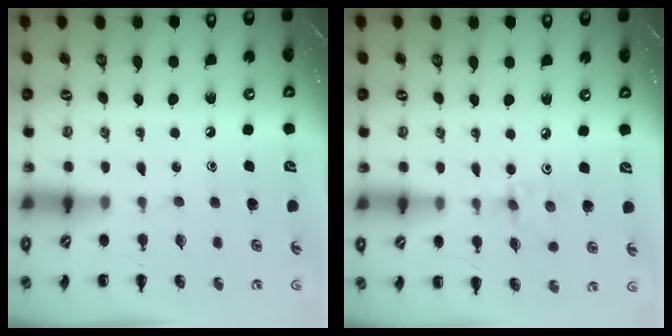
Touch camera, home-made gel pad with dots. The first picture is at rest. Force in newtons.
{"total": 2.2, "press": 2.2, "slide": 0.5}